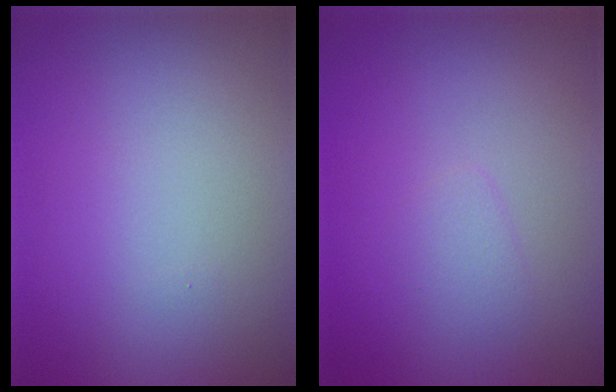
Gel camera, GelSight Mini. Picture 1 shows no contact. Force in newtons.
{"total": 1.0, "press": 1.0, "slide": 0.1}